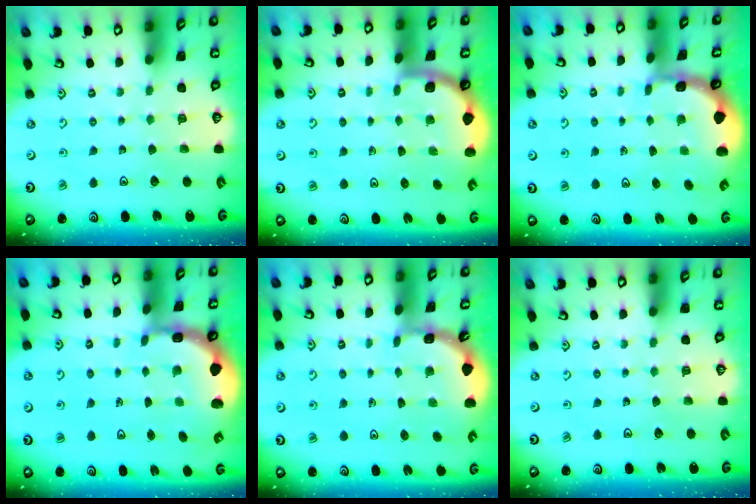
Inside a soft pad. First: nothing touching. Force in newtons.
{"total": 1.8, "press": 1.8, "slide": 0.1}
{"total": 1.0, "press": 1.0, "slide": 0.2}
{"total": 2.5, "press": 2.4, "slide": 0.9}
{"total": 1.6, "press": 1.6, "slide": 0.1}
{"total": 0.0}